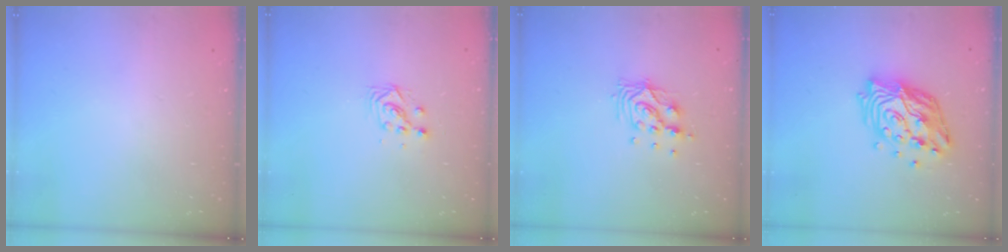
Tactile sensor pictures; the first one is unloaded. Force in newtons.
{"total": 3.6, "press": 3.6, "slide": 0.1}
{"total": 9.7, "press": 9.6, "slide": 0.8}
{"total": 16.5, "press": 16.4, "slide": 1.7}